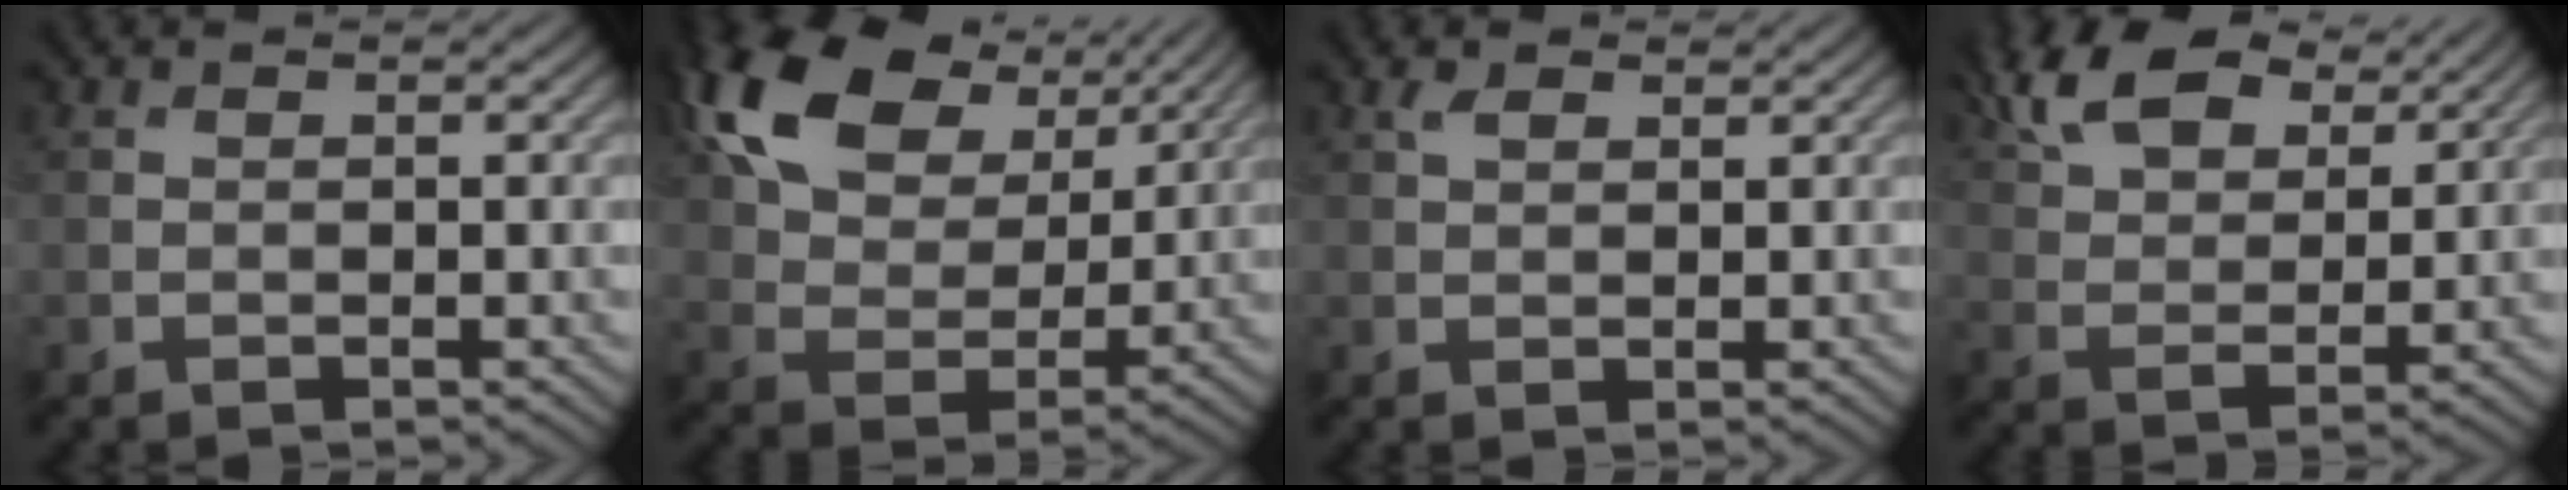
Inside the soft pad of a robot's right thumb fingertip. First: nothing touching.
{"total": 14.7, "force": [7.5, 9.2, 8.6], "torque": [-0.182, 0.020, 0.134]}
{"total": 2.0, "force": [1.5, 1.0, 0.8], "torque": [-0.022, 0.002, 0.034]}
{"total": 13.4, "force": [9.0, 5.9, 7.9], "torque": [-0.175, 0.030, 0.153]}